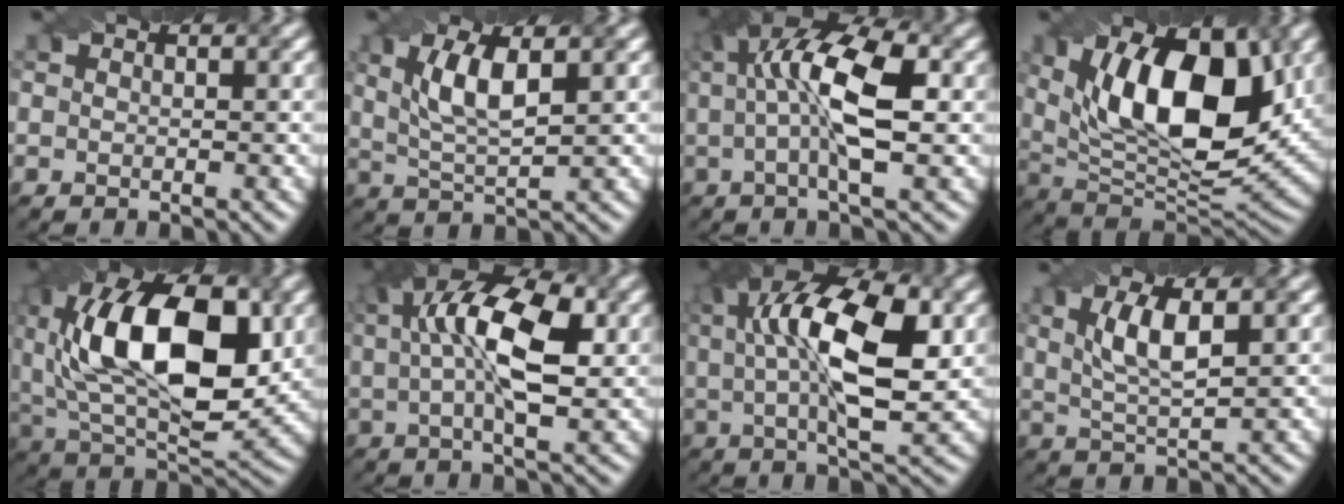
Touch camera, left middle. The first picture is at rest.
{"total": 4.9, "force": [1.0, 1.5, 4.5], "torque": [-0.097, 0.007, 0.031]}
{"total": 8.2, "force": [0.5, 2.5, 7.8], "torque": [-0.139, 0.027, 0.012]}
{"total": 13.8, "force": [3.3, 6.4, 11.7], "torque": [-0.178, 0.007, 0.057]}
{"total": 14.1, "force": [1.8, 7.3, 11.9], "torque": [-0.198, 0.015, 0.038]}
{"total": 9.5, "force": [1.5, 3.8, 8.6], "torque": [-0.150, 0.023, 0.027]}
{"total": 11.5, "force": [1.6, 4.0, 10.6], "torque": [-0.177, 0.019, 0.034]}
{"total": 4.3, "force": [0.8, 1.2, 4.1], "torque": [-0.089, 0.008, 0.028]}